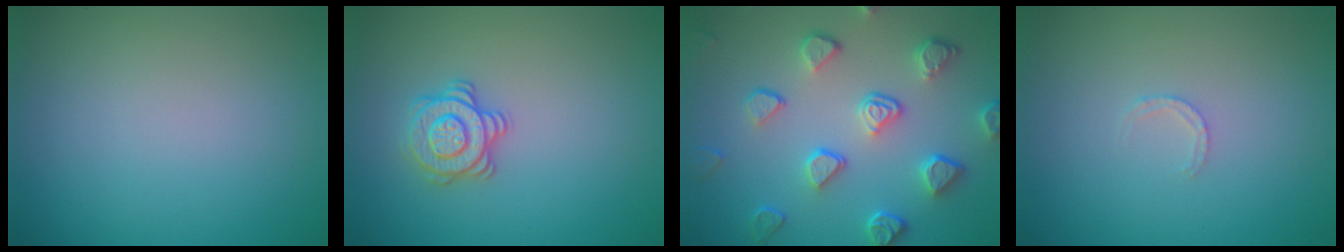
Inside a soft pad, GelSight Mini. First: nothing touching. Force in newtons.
{"total": 2.8, "press": 2.7, "slide": 0.7}
{"total": 5.1, "press": 4.2, "slide": 2.9}
{"total": 0.9, "press": 0.9, "slide": 0.2}